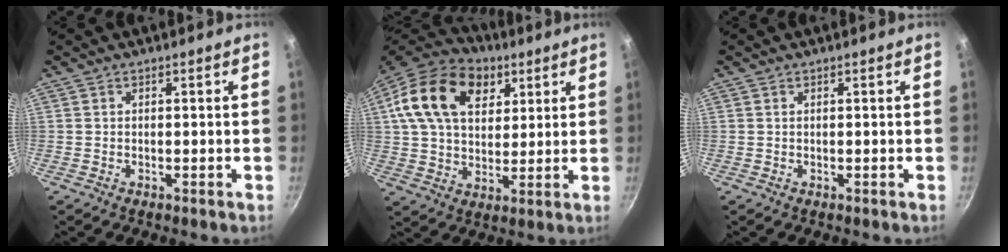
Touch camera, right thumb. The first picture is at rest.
{"total": 21.0, "force": [8.2, 14.1, 13.2], "torque": [-0.212, 0.002, 0.134]}
{"total": 0.0}